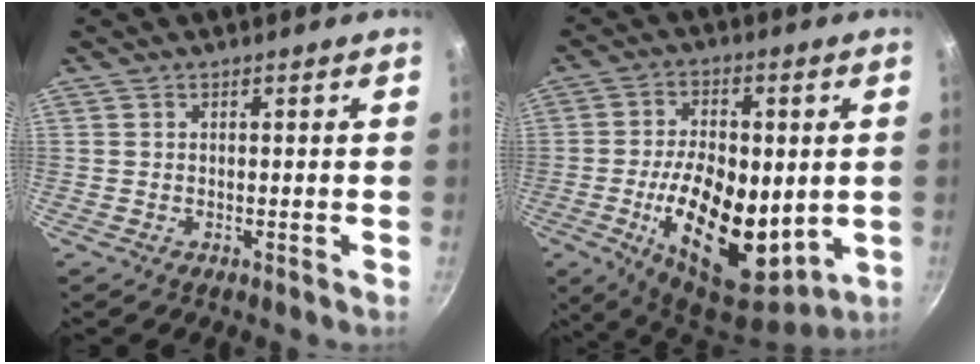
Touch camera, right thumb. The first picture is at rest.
{"total": 20.8, "force": [-2.1, 11.5, 17.2], "torque": [-0.262, -0.013, -0.023]}